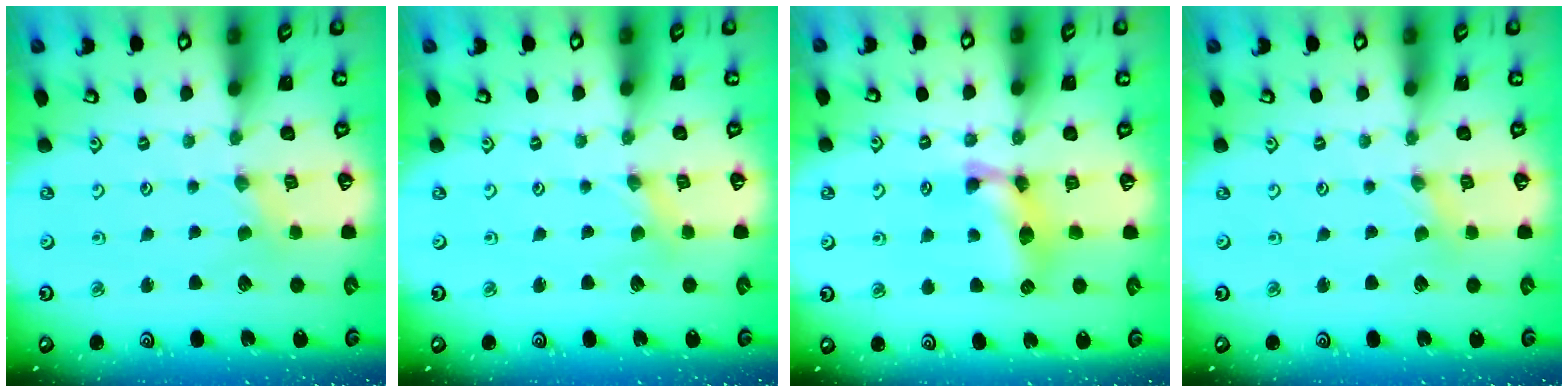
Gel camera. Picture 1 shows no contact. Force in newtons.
{"total": 0.0}
{"total": 12.2, "press": 12.2, "slide": 0.6}
{"total": 0.0}